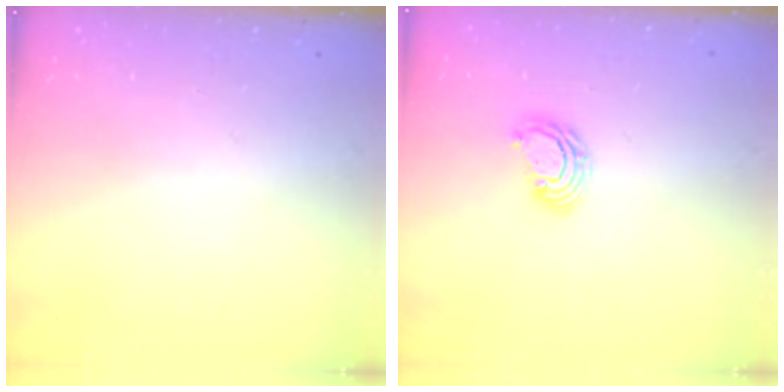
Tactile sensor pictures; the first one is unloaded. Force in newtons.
{"total": 5.6, "press": 5.6, "slide": 0.3}